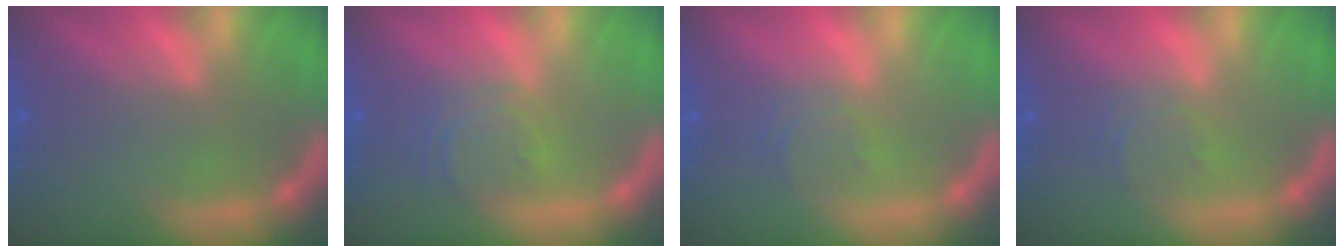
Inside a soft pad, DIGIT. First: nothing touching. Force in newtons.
{"total": 3.5}
{"total": 1.9}
{"total": 1.9}